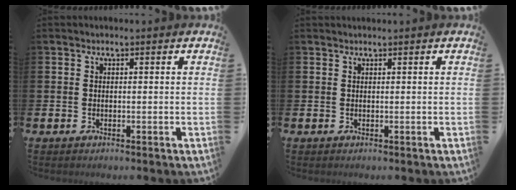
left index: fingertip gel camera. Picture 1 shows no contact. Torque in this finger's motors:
{"motor_torque": [0.27, -0.77, -0.30, 0.00]}